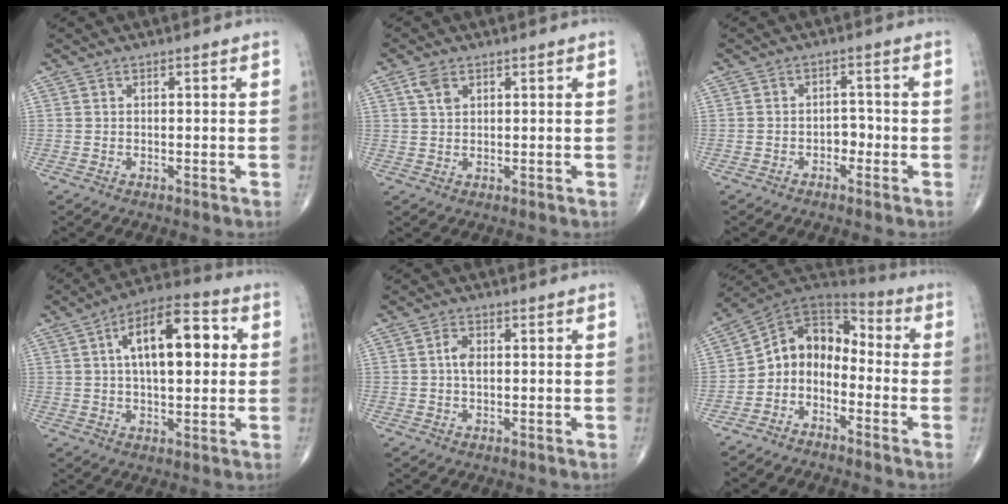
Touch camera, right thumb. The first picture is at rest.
{"total": 3.1, "force": [1.5, 1.8, 2.0], "torque": [-0.037, 0.002, 0.034]}
{"total": 2.7, "force": [-1.1, 1.9, 1.5], "torque": [-0.007, 0.012, -0.022]}
{"total": 15.6, "force": [3.2, 7.1, 13.5], "torque": [-0.198, 0.019, 0.044]}
{"total": 2.7, "force": [0.3, 1.5, 2.2], "torque": [-0.044, 0.004, 0.002]}
{"total": 10.1, "force": [-3.5, 7.5, 5.9], "torque": [-0.071, 0.086, -0.082]}